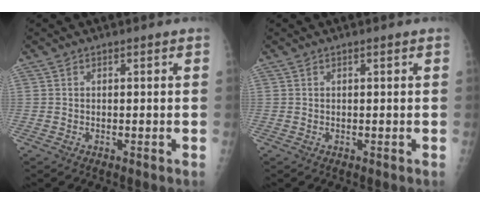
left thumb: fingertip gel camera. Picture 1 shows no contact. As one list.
[{"total": 0.0}]